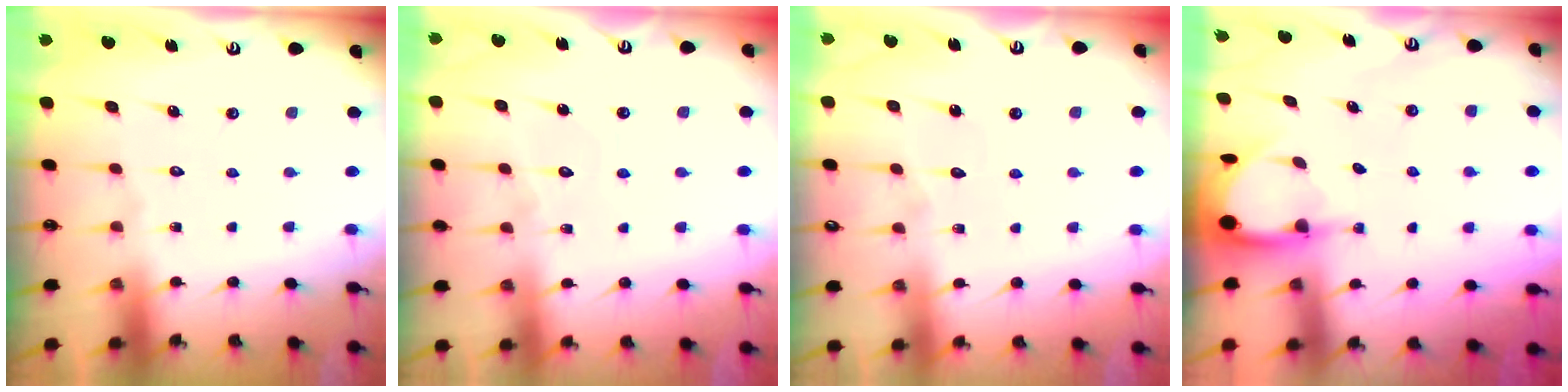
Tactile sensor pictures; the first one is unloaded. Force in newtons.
{"total": 5.1, "press": 5.0, "slide": 0.5}
{"total": 3.4, "press": 3.4, "slide": 0.2}
{"total": 3.4, "press": 3.4, "slide": 0.2}